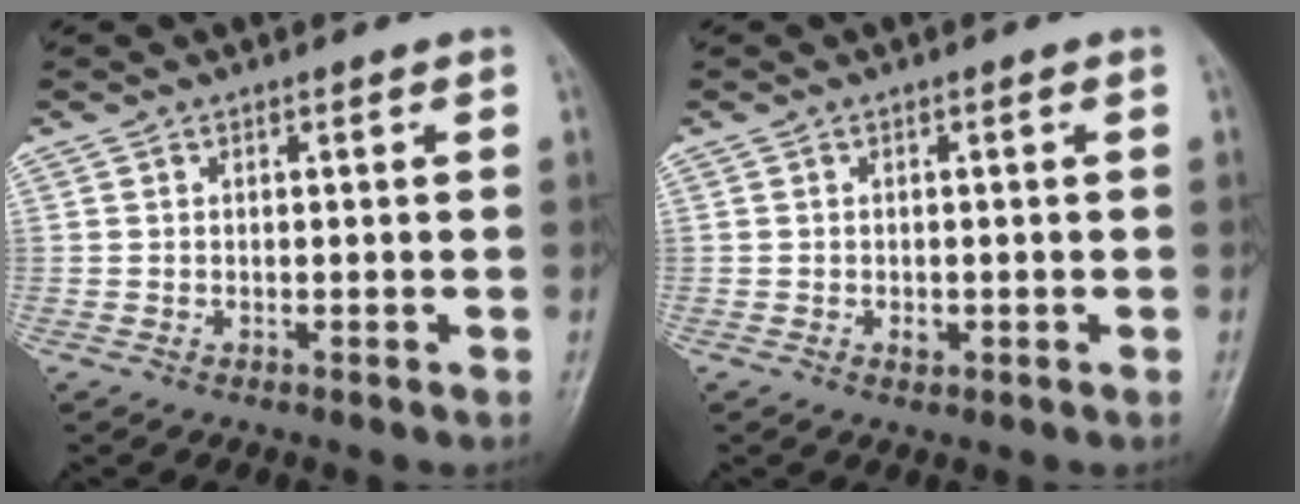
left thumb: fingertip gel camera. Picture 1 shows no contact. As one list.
[{"total": 1.4, "force": [-0.4, 1.0, 1.0], "torque": [-0.012, 0.000, -0.005]}]